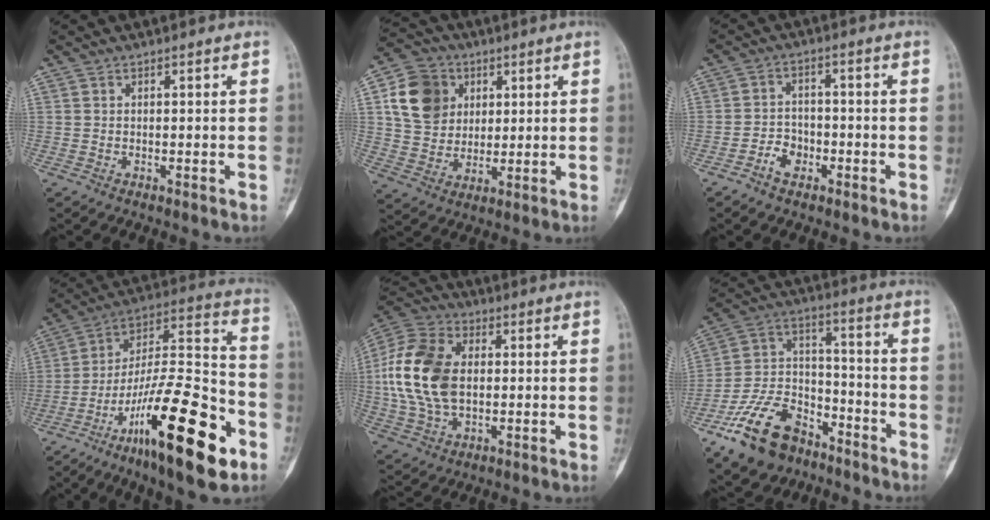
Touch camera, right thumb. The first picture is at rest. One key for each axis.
{"total": 12.8, "fx": 3.9, "fy": 10.5, "fz": 6.2, "tx": -0.090, "ty": -0.003, "tz": 0.071}
{"total": 4.4, "fx": -2.6, "fy": 3.1, "fz": 1.7, "tx": -0.011, "ty": 0.024, "tz": -0.050}
{"total": 27.3, "fx": -13.2, "fy": 7.5, "fz": 22.8, "tx": -0.364, "ty": 0.074, "tz": -0.214}
{"total": 17.8, "fx": 0.9, "fy": 11.6, "fz": 13.5, "tx": -0.268, "ty": 0.014, "tz": 0.018}
{"total": 17.7, "fx": -11.4, "fy": 10.1, "fz": 9.0, "tx": -0.149, "ty": 0.082, "tz": -0.205}